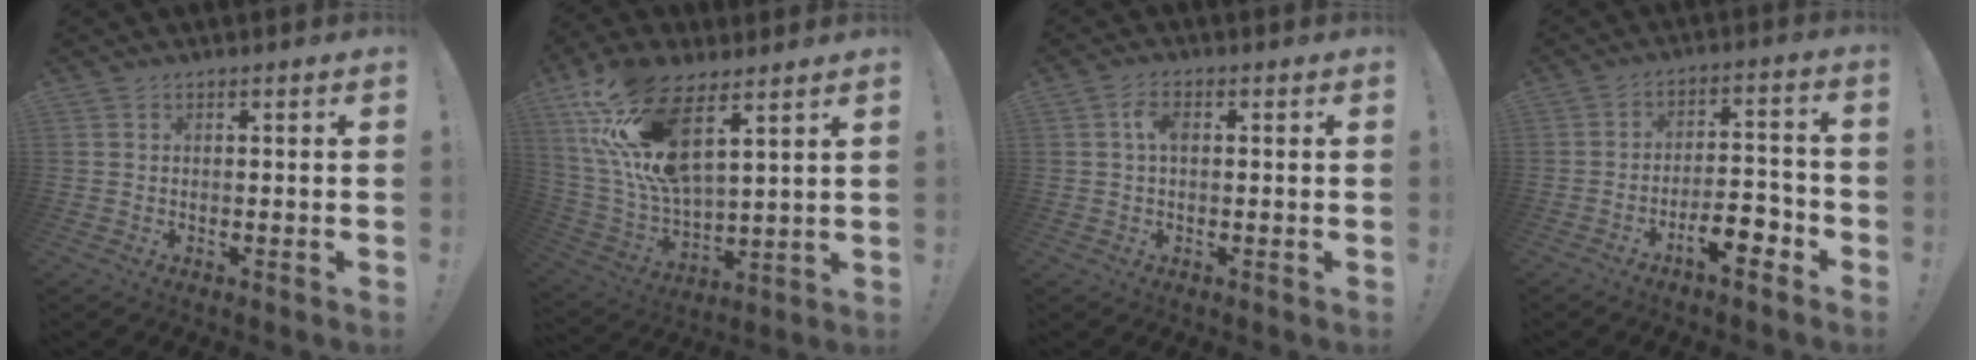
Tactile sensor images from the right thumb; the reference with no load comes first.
{"total": 20.0, "force": [11.4, 8.4, 14.1], "torque": [-0.280, -0.062, 0.209]}
{"total": 3.6, "force": [0.6, 2.1, 2.9], "torque": [-0.052, 0.008, 0.007]}
{"total": 9.9, "force": [-6.3, 3.2, 6.9], "torque": [-0.094, 0.042, -0.110]}